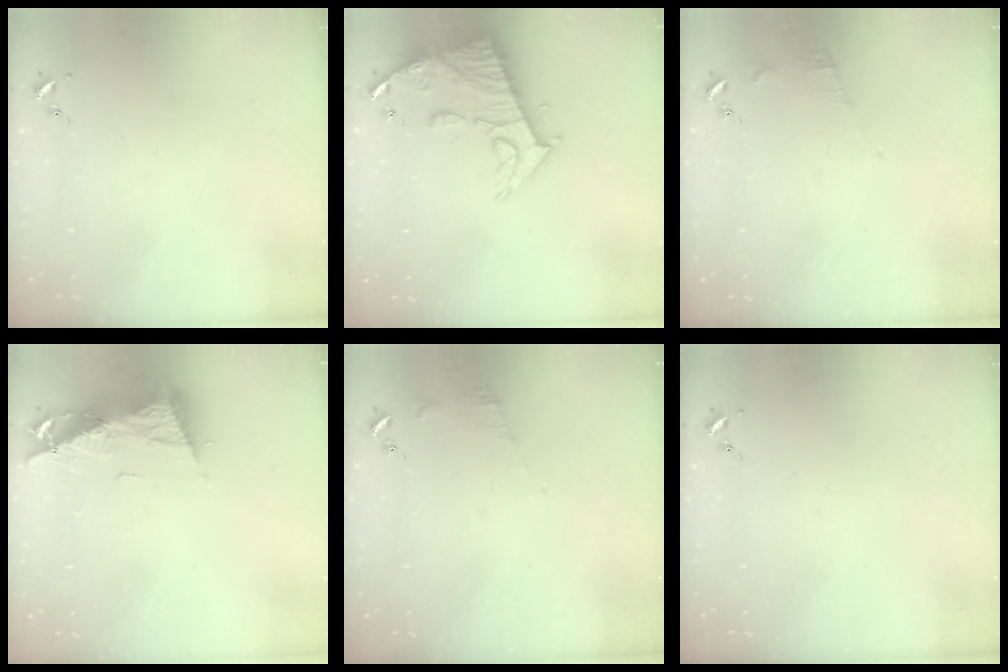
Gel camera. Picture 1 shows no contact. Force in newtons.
{"total": 13.0, "press": 12.9, "slide": 1.4}
{"total": 6.7, "press": 6.7, "slide": 0.5}
{"total": 10.4, "press": 10.3, "slide": 1.4}
{"total": 6.7, "press": 6.7, "slide": 0.5}
{"total": 0.0}